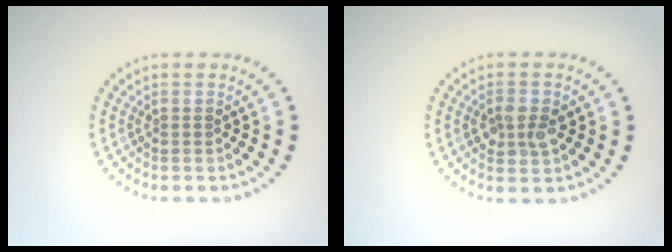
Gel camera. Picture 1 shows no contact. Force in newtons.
{"total": 2.4, "press": 2.4, "slide": 0.2}